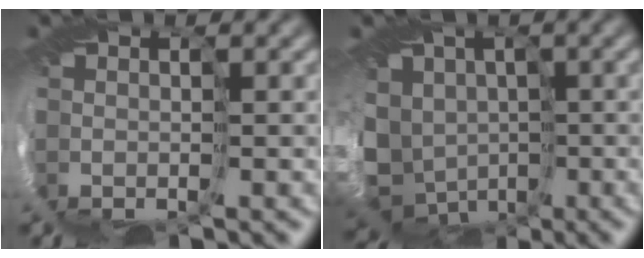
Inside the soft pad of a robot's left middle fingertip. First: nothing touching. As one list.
[{"total": 10.1, "force": [-3.2, 8.2, 5.0], "torque": [-0.128, -0.011, -0.041]}]